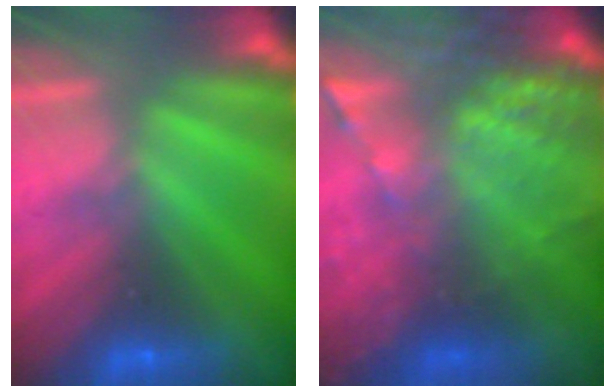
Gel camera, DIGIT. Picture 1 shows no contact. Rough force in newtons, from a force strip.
{"total": 9.2}